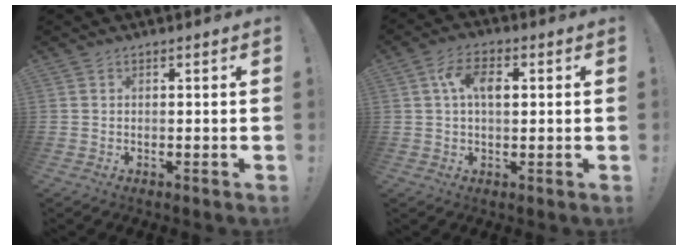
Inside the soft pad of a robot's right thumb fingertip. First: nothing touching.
{"total": 7.6, "force": [1.7, 4.2, 6.1], "torque": [-0.101, 0.009, 0.030]}